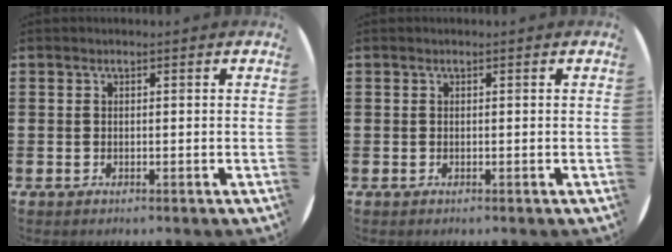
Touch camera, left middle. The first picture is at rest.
{"total": 0.0}